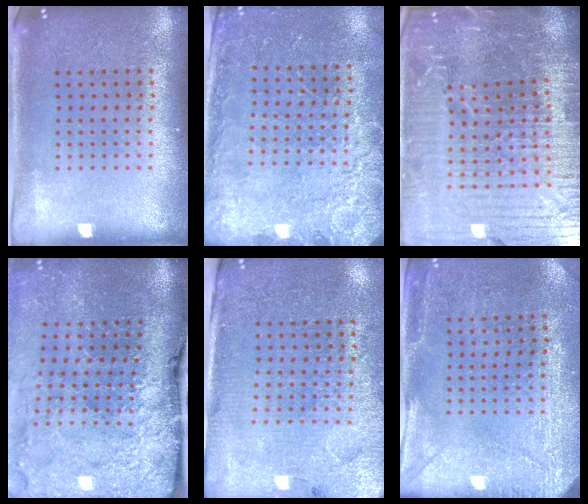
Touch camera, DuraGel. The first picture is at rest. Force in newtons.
{"total": 2.5, "press": 2.4, "slide": 0.5}
{"total": 7.1, "press": 6.1, "slide": 3.6}
{"total": 4.8, "press": 3.7, "slide": 3.0}
{"total": 3.0, "press": 2.9, "slide": 0.8}
{"total": 3.0, "press": 2.7, "slide": 1.1}